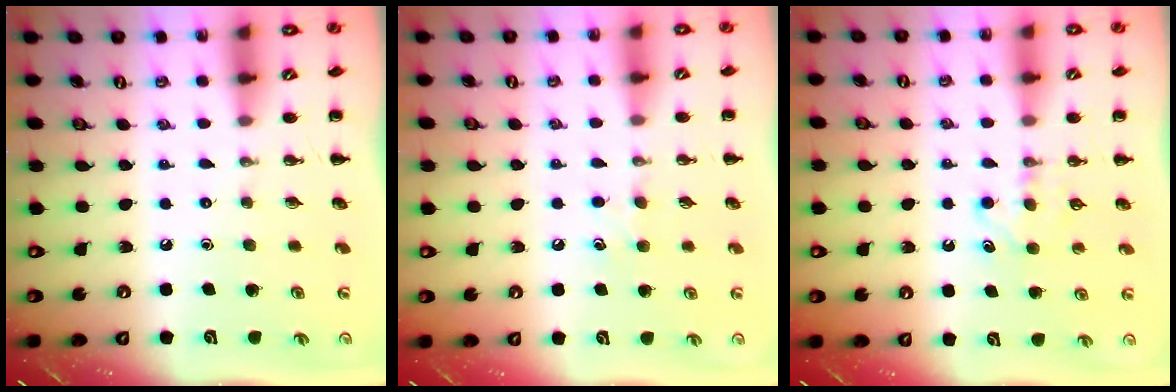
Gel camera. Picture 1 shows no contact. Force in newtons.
{"total": 4.9, "press": 4.7, "slide": 1.4}
{"total": 4.9, "press": 4.7, "slide": 1.5}